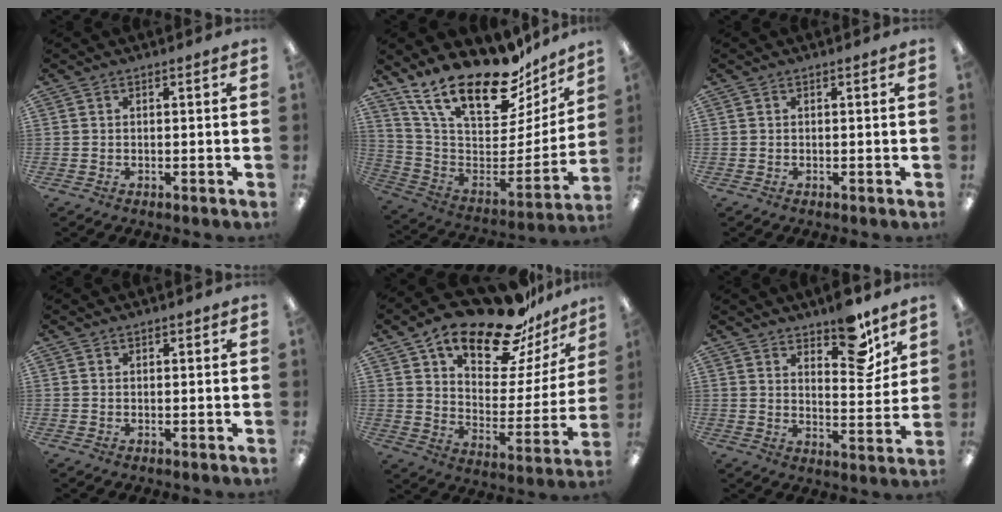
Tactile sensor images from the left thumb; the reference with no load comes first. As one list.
[{"total": 25.3, "force": [18.5, 9.7, 14.3], "torque": [-0.234, -0.132, 0.322]}, {"total": 0.0}, {"total": 0.9, "force": [0.7, 0.4, 0.3], "torque": [-0.006, 0.001, 0.013]}, {"total": 22.6, "force": [17.3, 8.3, 12.0], "torque": [-0.192, -0.114, 0.294]}, {"total": 11.2, "force": [8.6, 4.3, 5.8], "torque": [-0.050, -0.065, 0.144]}]